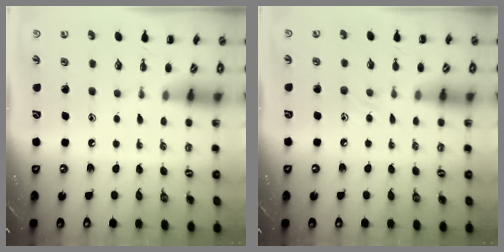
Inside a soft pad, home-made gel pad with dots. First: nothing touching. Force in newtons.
{"total": 5.7, "press": 5.5, "slide": 1.3}